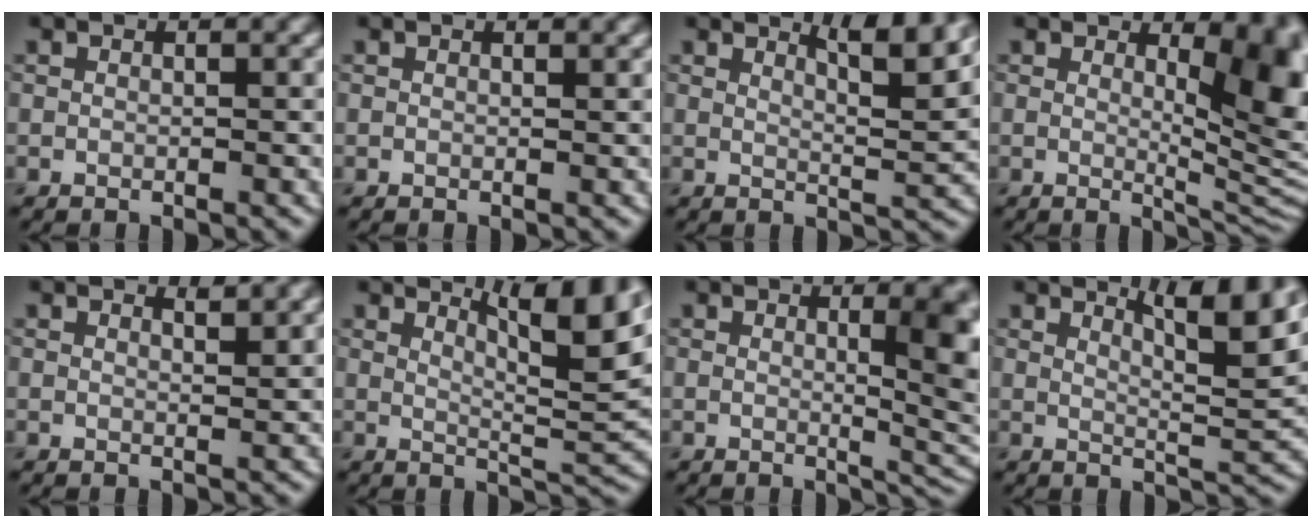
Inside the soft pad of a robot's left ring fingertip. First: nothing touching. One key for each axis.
{"total": 0.6, "fx": 0.5, "fy": 0.1, "fz": 0.4, "tx": -0.007, "ty": 0.002, "tz": 0.007}
{"total": 4.5, "fx": 3.1, "fy": 1.0, "fz": 3.2, "tx": -0.042, "ty": 0.000, "tz": 0.045}
{"total": 9.1, "fx": 2.2, "fy": 3.7, "fz": 8.0, "tx": -0.088, "ty": -0.010, "tz": 0.041}
{"total": 1.6, "fx": 1.4, "fy": 0.3, "fz": 0.7, "tx": -0.006, "ty": 0.003, "tz": 0.019}
{"total": 8.0, "fx": 4.6, "fy": 1.8, "fz": 6.3, "tx": -0.078, "ty": 0.004, "tz": 0.077}
{"total": 7.1, "fx": 1.2, "fy": 2.4, "fz": 6.6, "tx": -0.061, "ty": -0.004, "tz": 0.023}
{"total": 7.0, "fx": 4.2, "fy": 1.5, "fz": 5.5, "tx": -0.068, "ty": 0.003, "tz": 0.068}